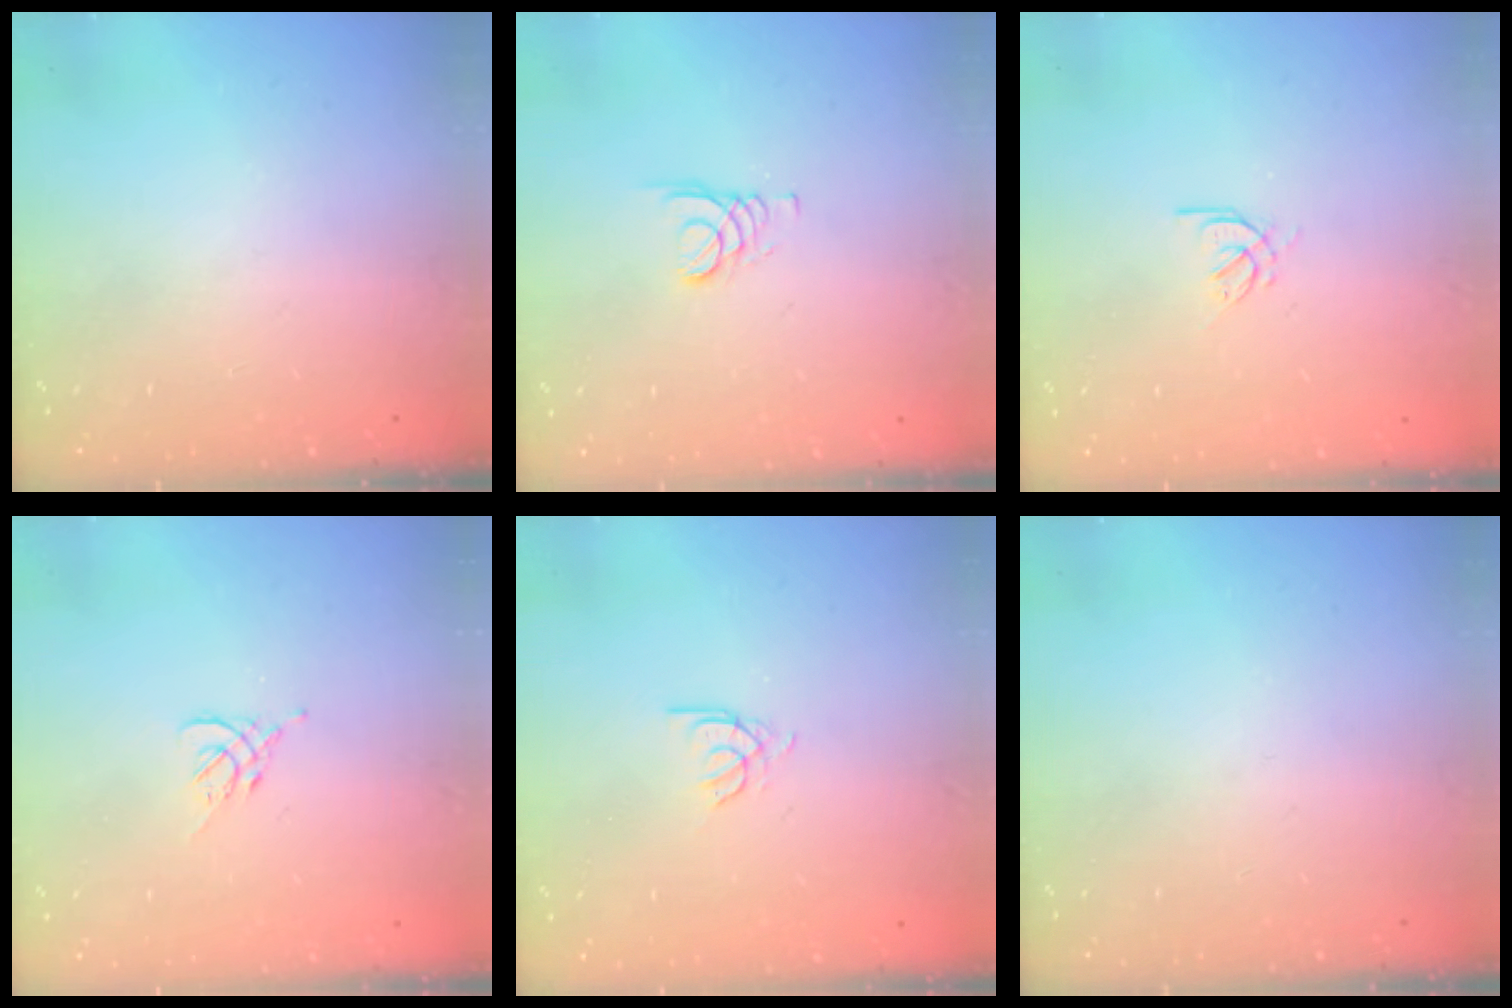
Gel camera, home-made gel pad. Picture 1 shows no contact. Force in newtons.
{"total": 1.6, "press": 1.6, "slide": 0.2}
{"total": 2.6, "press": 2.5, "slide": 0.7}
{"total": 1.2, "press": 1.1, "slide": 0.5}
{"total": 2.6, "press": 2.6, "slide": 0.2}
{"total": 0.0}